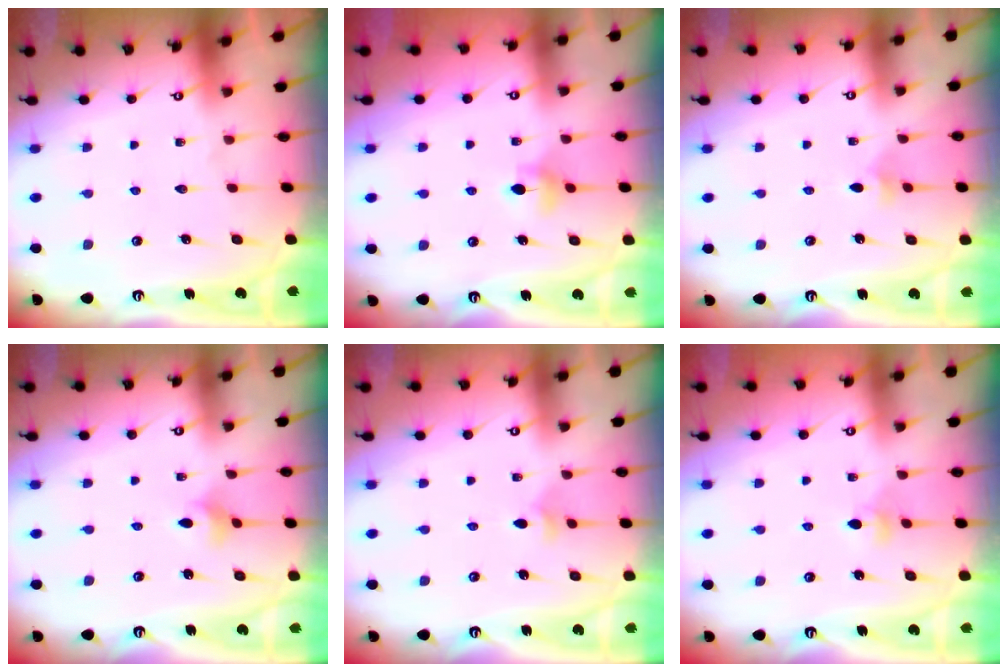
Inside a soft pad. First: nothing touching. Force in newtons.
{"total": 5.7, "press": 5.6, "slide": 1.0}
{"total": 3.5, "press": 3.4, "slide": 0.7}
{"total": 3.4, "press": 3.4, "slide": 0.7}
{"total": 2.9, "press": 2.8, "slide": 0.9}
{"total": 3.6, "press": 3.5, "slide": 0.9}